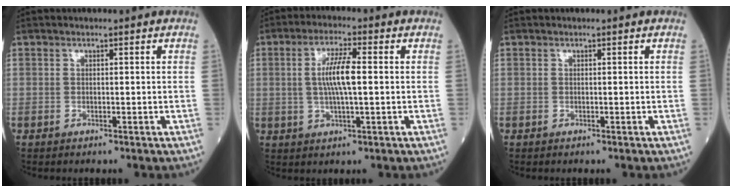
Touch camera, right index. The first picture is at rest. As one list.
[{"total": 6.8, "force": [0.5, 1.0, 6.8], "torque": [-0.134, 0.005, 0.007]}, {"total": 0.0}]